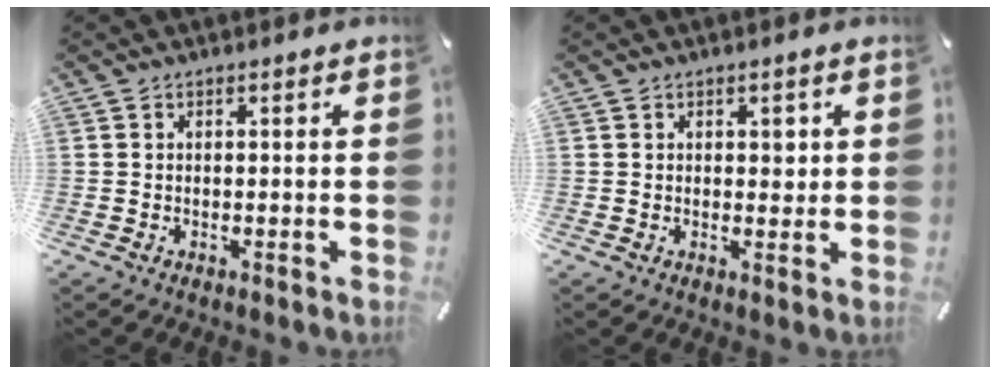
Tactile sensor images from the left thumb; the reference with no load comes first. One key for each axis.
{"total": 2.3, "fx": 0.7, "fy": 1.7, "fz": 1.3, "tx": -0.004, "ty": -0.005, "tz": 0.006}